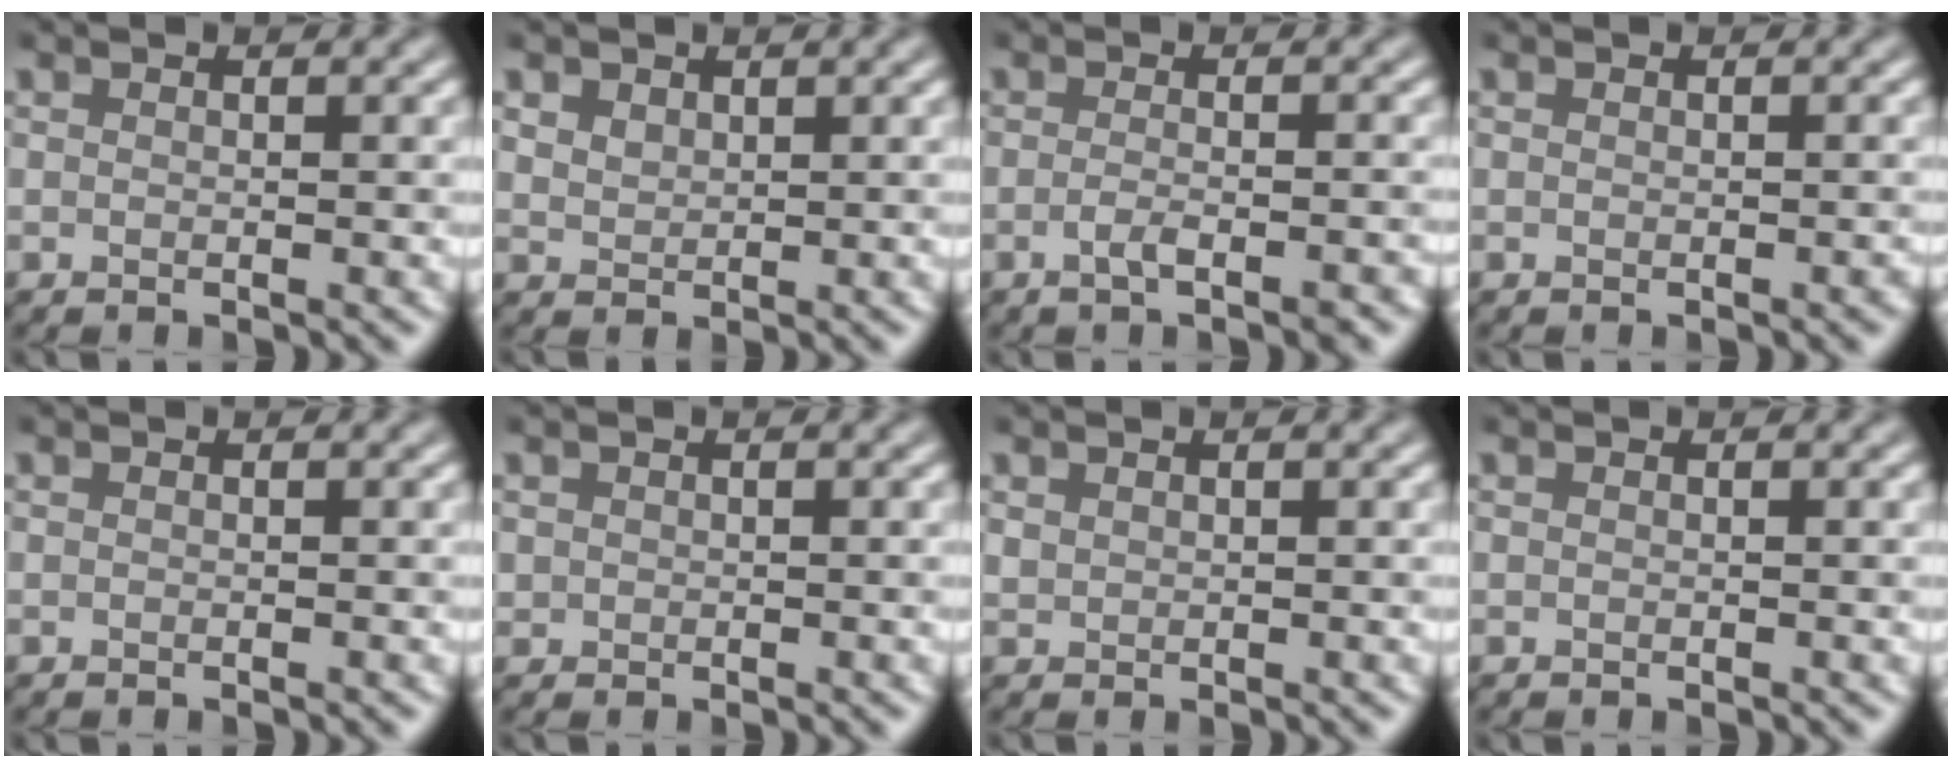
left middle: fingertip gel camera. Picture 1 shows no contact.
{"total": 1.5, "force": [1.0, 1.0, 0.5], "torque": [-0.012, 0.000, 0.021]}
{"total": 2.5, "force": [-1.2, 0.8, 2.1], "torque": [-0.029, 0.002, -0.025]}
{"total": 0.0}
{"total": 0.0}
{"total": 0.5, "force": [0.1, 0.5, 0.0], "torque": [0.006, -0.002, 0.003]}
{"total": 0.7, "force": [0.5, 0.4, 0.1], "torque": [-0.004, -0.001, 0.013]}
{"total": 0.0}